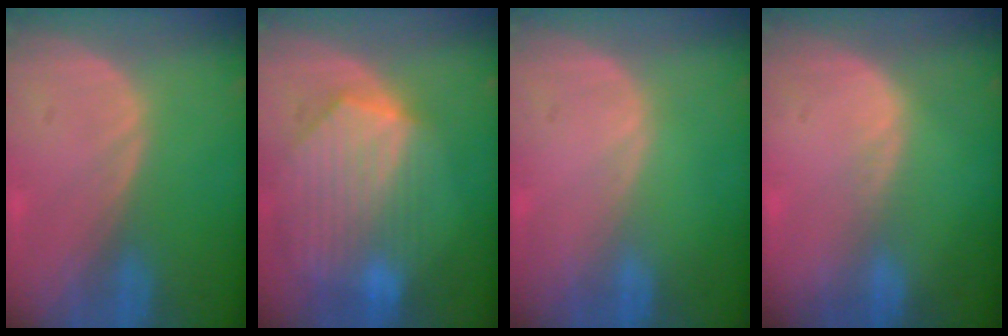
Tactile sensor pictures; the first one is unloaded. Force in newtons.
{"total": 10.0, "press": 8.8, "slide": 4.7}
{"total": 0.0}
{"total": 1.1, "press": 0.7, "slide": 0.9}